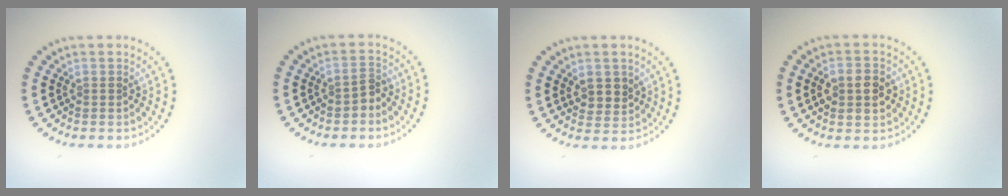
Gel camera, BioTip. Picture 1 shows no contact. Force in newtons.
{"total": 1.4, "press": 1.2, "slide": 0.7}
{"total": 2.3, "press": 2.1, "slide": 0.8}
{"total": 3.8, "press": 3.8, "slide": 0.1}